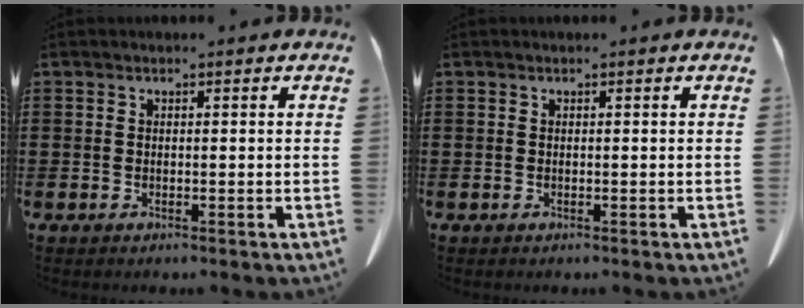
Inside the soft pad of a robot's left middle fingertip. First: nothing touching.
{"total": 0.0}